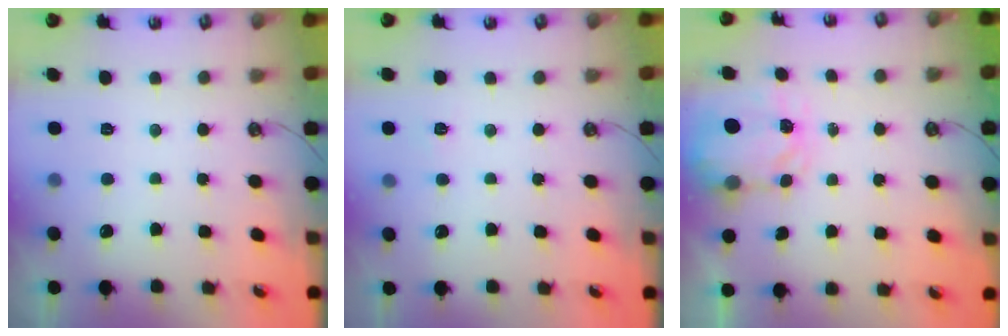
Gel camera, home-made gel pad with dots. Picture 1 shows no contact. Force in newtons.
{"total": 2.7, "press": 2.6, "slide": 0.3}
{"total": 3.6, "press": 3.6, "slide": 0.5}